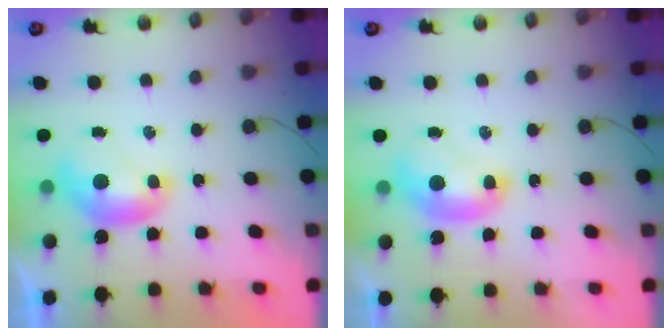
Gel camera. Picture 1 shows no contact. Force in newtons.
{"total": 1.3, "press": 1.3, "slide": 0.3}